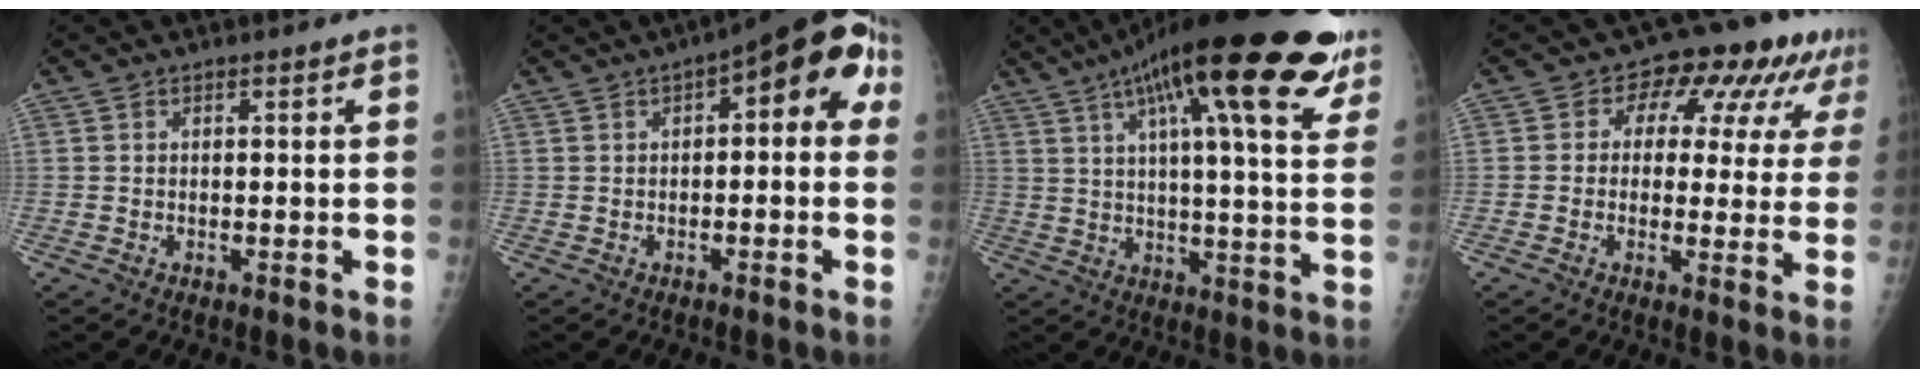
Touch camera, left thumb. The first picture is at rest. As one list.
[{"total": 11.5, "force": [2.5, 5.0, 10.0], "torque": [-0.096, 0.032, 0.019]}, {"total": 27.2, "force": [16.5, 6.0, 20.7], "torque": [-0.296, -0.020, 0.225]}, {"total": 12.4, "force": [5.7, 7.9, 7.6], "torque": [-0.048, 0.005, 0.062]}]